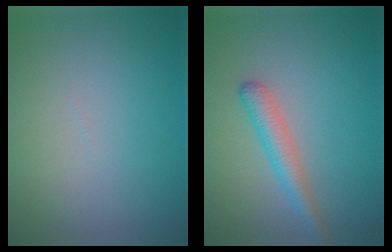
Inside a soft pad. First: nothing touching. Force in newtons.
{"total": 2.4, "press": 2.3, "slide": 0.1}